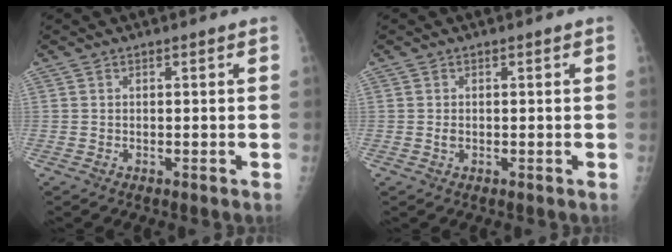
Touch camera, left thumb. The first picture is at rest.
{"total": 0.8, "force": [-0.1, 0.6, 0.6], "torque": [-0.006, 0.001, 0.000]}